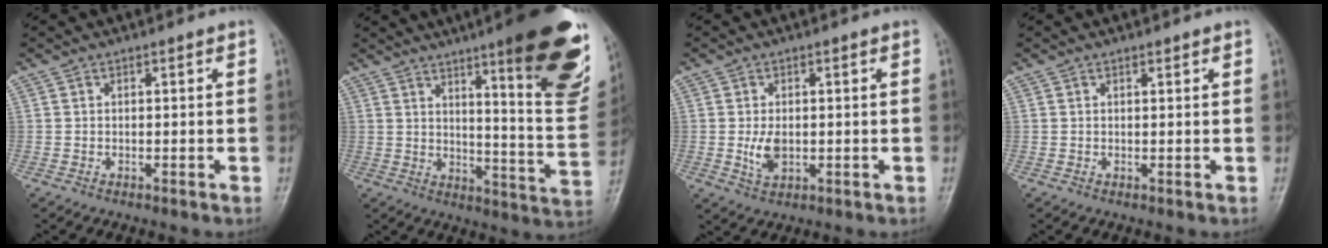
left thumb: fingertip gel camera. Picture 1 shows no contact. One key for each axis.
{"total": 23.4, "fx": 12.9, "fy": 4.3, "fz": 19.1, "tx": -0.221, "ty": -0.067, "tz": 0.179}
{"total": 4.0, "fx": -0.2, "fy": 2.5, "fz": 3.1, "tx": -0.056, "ty": -0.007, "tz": 0.002}
{"total": 0.6, "fx": 0.5, "fy": 0.3, "fz": 0.3, "tx": -0.007, "ty": -0.004, "tz": 0.007}